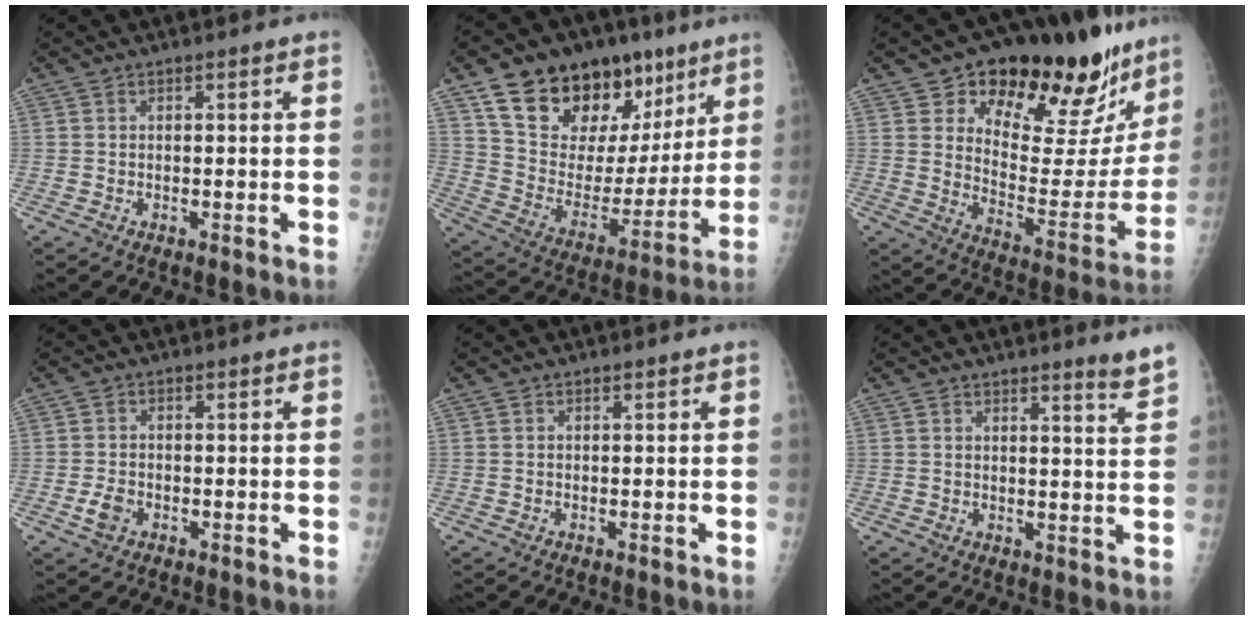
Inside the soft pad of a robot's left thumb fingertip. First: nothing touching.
{"total": 25.1, "force": [14.8, 14.6, 14.0], "torque": [-0.177, -0.028, 0.254]}
{"total": 27.0, "force": [19.4, 11.9, 14.5], "torque": [-0.156, -0.096, 0.274]}
{"total": 2.8, "force": [-1.0, 2.0, 1.8], "torque": [-0.035, 0.001, -0.019]}
{"total": 0.0}
{"total": 4.0, "force": [3.5, -0.4, 2.0], "torque": [-0.028, -0.040, 0.041]}